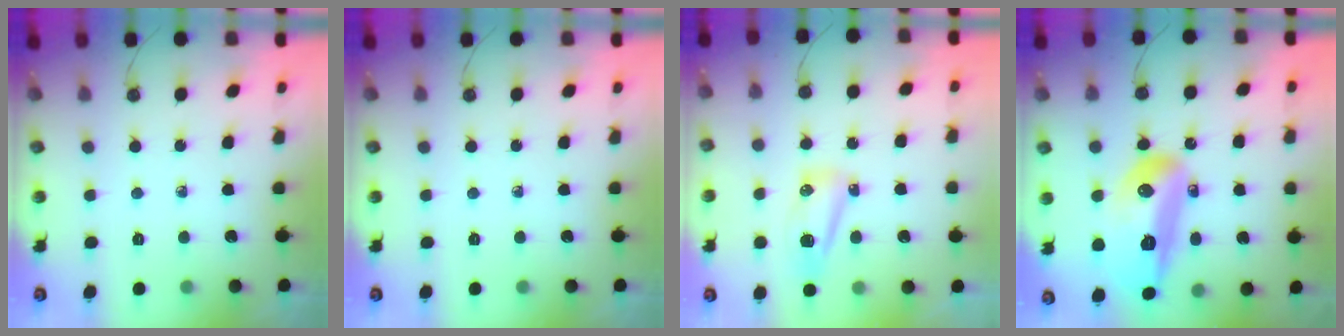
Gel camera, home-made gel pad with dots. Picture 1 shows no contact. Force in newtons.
{"total": 0.0}
{"total": 8.4, "press": 8.4, "slide": 0.9}
{"total": 21.5, "press": 20.7, "slide": 5.8}